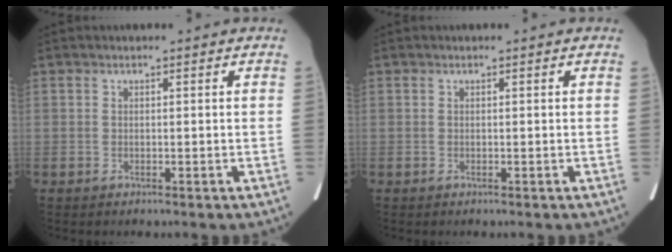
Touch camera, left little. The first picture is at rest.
{"total": 0.0}